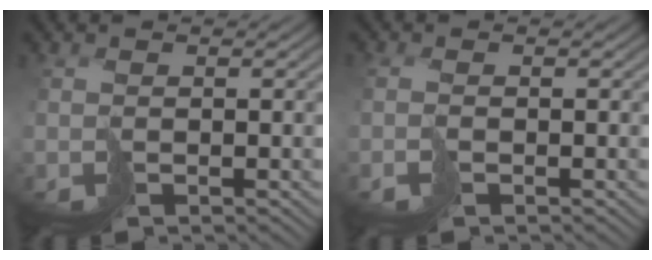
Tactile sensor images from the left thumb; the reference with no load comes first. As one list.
[{"total": 1.1, "force": [-0.7, 0.4, 0.8], "torque": [-0.021, 0.001, -0.017]}]